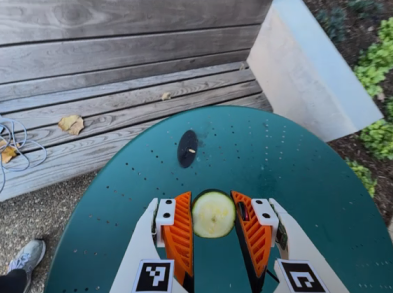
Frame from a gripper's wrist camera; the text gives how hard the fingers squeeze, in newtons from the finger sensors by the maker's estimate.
{"total": 13.1, "left": 13.6, "right": 12.7}